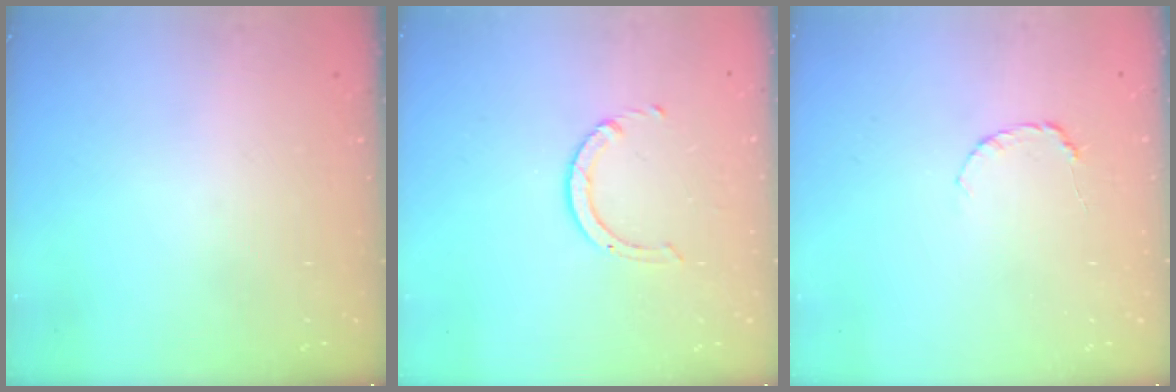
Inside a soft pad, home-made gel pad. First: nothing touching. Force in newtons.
{"total": 2.5, "press": 2.5, "slide": 0.2}
{"total": 4.0, "press": 3.9, "slide": 0.5}